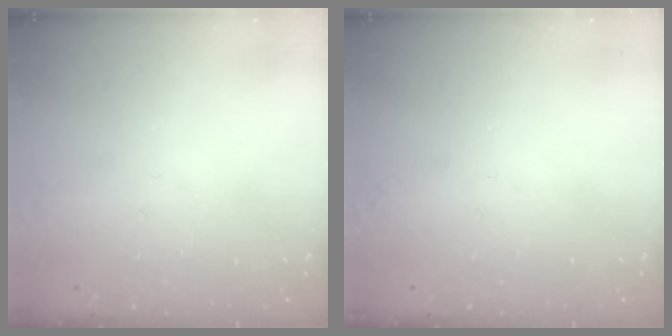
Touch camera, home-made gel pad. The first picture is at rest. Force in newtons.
{"total": 0.0}